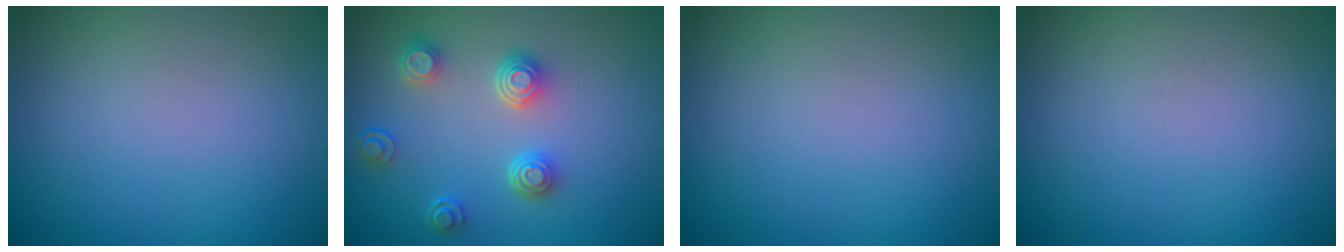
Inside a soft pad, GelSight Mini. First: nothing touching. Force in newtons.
{"total": 3.8, "press": 3.0, "slide": 2.4}
{"total": 0.0}
{"total": 0.0}